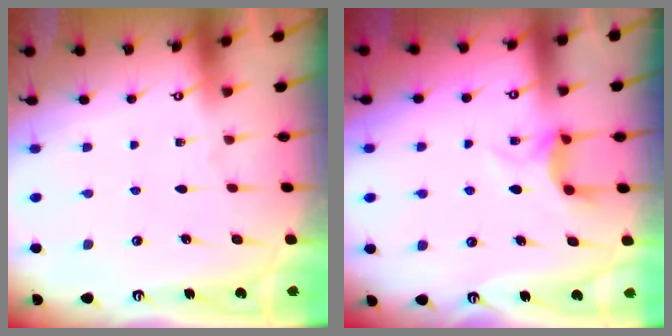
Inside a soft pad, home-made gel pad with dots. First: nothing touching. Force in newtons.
{"total": 5.9, "press": 5.9, "slide": 0.6}